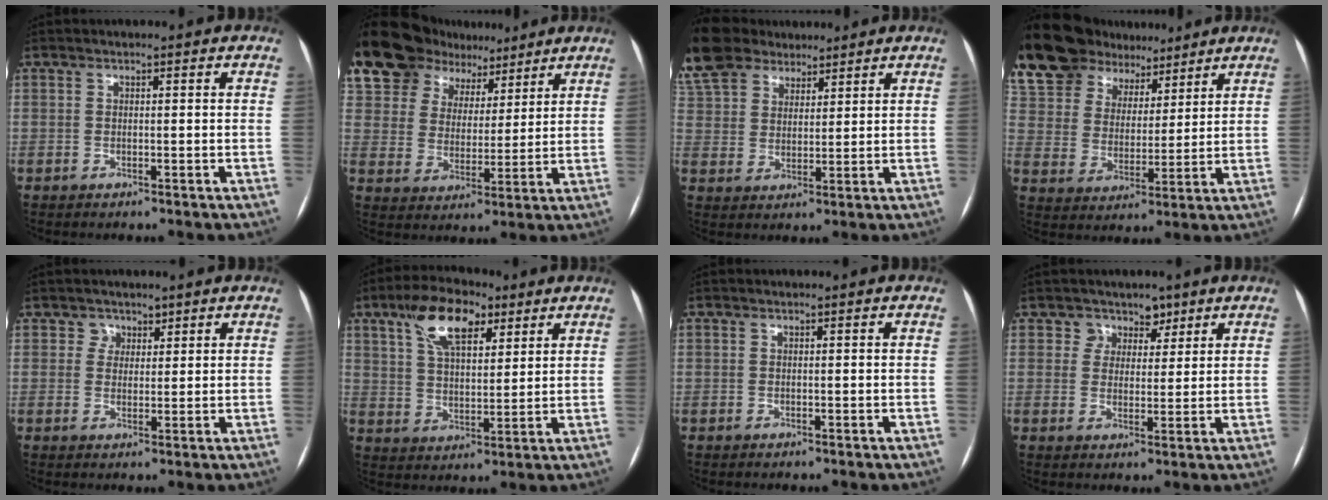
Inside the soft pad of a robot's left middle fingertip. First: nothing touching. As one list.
[{"total": 16.4, "force": [12.4, 9.5, 5.2], "torque": [-0.118, 0.042, 0.214]}, {"total": 13.5, "force": [10.7, 6.9, 4.5], "torque": [-0.120, 0.039, 0.200]}, {"total": 17.7, "force": [14.3, 8.5, 6.2], "torque": [-0.144, 0.043, 0.258]}, {"total": 2.3, "force": [1.5, 1.7, -0.3], "torque": [0.012, 0.001, 0.019]}, {"total": 11.2, "force": [6.3, 4.7, 7.9], "torque": [-0.149, 0.024, 0.117]}, {"total": 0.0}, {"total": 3.9, "force": [2.7, 2.8, -0.4], "torque": [0.018, 0.002, 0.037]}]